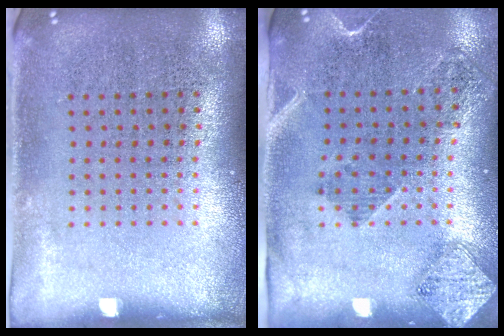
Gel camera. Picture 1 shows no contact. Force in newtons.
{"total": 1.8, "press": 1.5, "slide": 1.1}